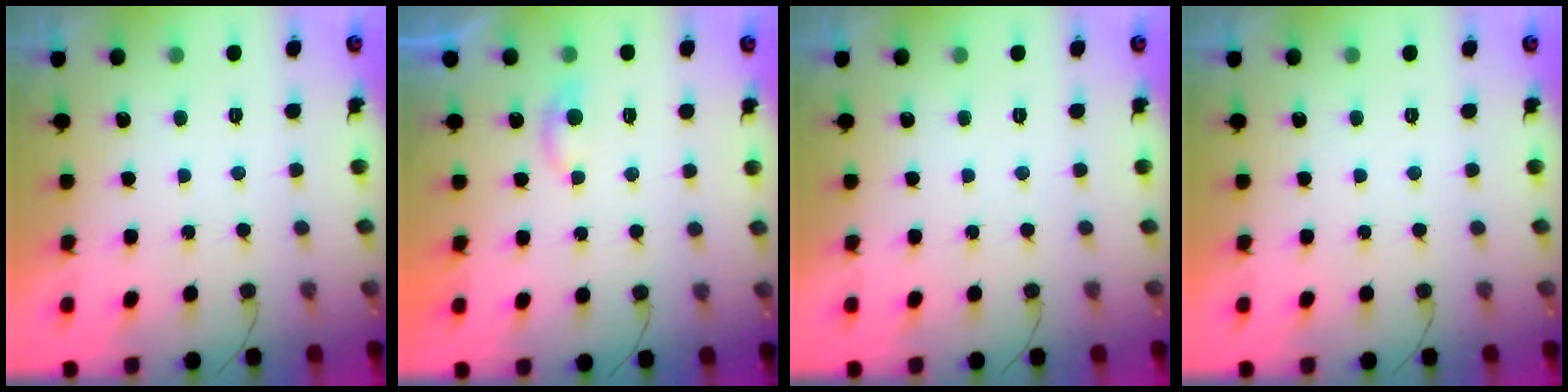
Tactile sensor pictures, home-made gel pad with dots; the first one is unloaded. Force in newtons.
{"total": 3.1, "press": 3.1, "slide": 0.5}
{"total": 0.0}
{"total": 0.0}